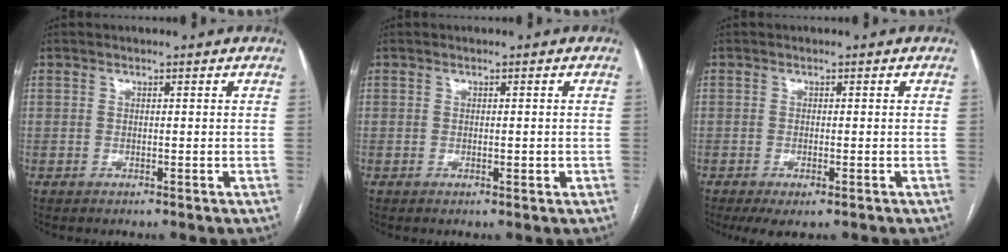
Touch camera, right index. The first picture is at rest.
{"total": 0.9, "force": [-0.2, 0.3, 0.8], "torque": [-0.016, 0.000, 0.002]}
{"total": 3.7, "force": [-2.2, 1.0, 2.7], "torque": [-0.045, -0.008, -0.030]}